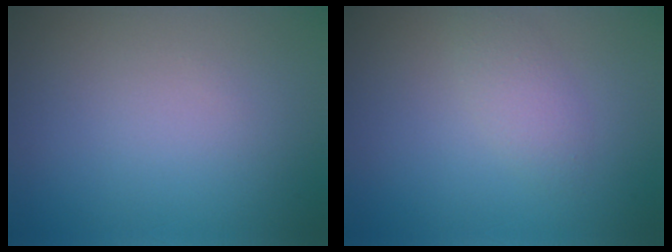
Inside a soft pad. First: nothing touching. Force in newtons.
{"total": 1.7, "press": 1.7, "slide": 0.1}